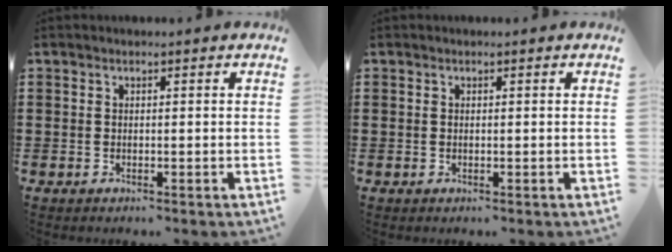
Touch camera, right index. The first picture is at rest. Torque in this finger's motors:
{"motor_torque": [0.04, 0.05, 0.00, -0.01]}